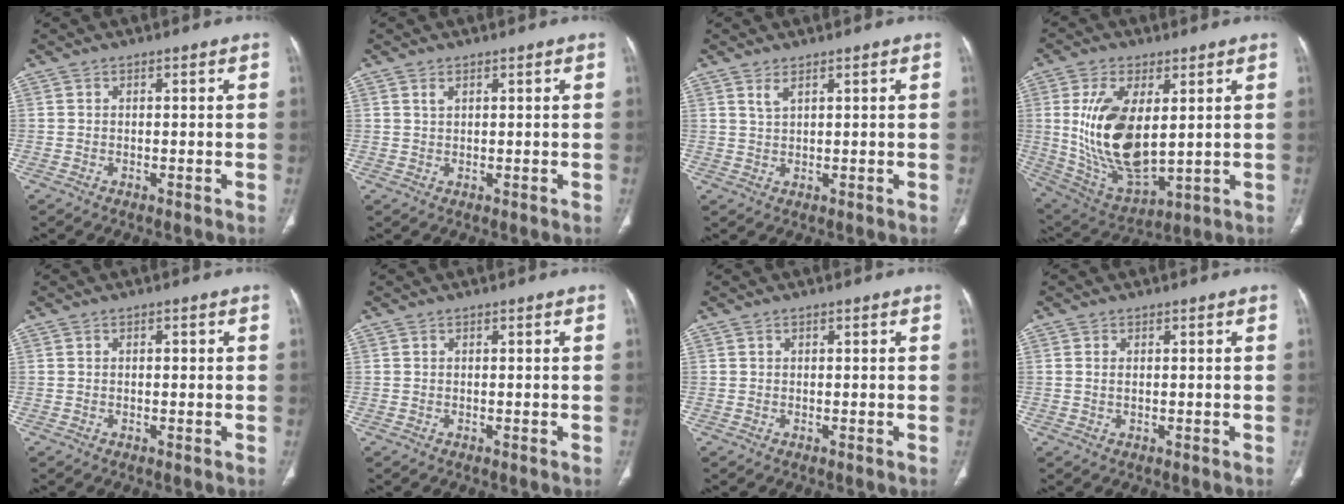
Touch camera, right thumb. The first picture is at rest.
{"total": 1.0, "force": [0.7, 0.4, 0.6], "torque": [-0.012, 0.001, 0.015]}
{"total": 1.8, "force": [1.3, 0.4, 1.1], "torque": [-0.027, -0.005, 0.033]}
{"total": 18.0, "force": [2.7, 9.0, 15.3], "torque": [-0.288, -0.022, 0.070]}
{"total": 1.0, "force": [0.1, 0.5, 0.8], "torque": [-0.015, 0.003, 0.003]}
{"total": 0.0}
{"total": 0.0}
{"total": 1.0, "force": [0.3, 0.5, 0.9], "torque": [-0.022, 0.001, 0.008]}